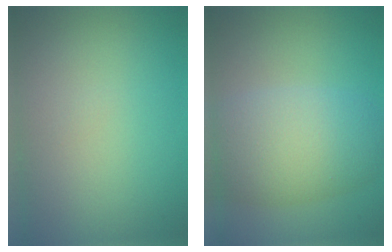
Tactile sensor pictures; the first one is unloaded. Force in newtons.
{"total": 7.5, "press": 7.5, "slide": 0.3}